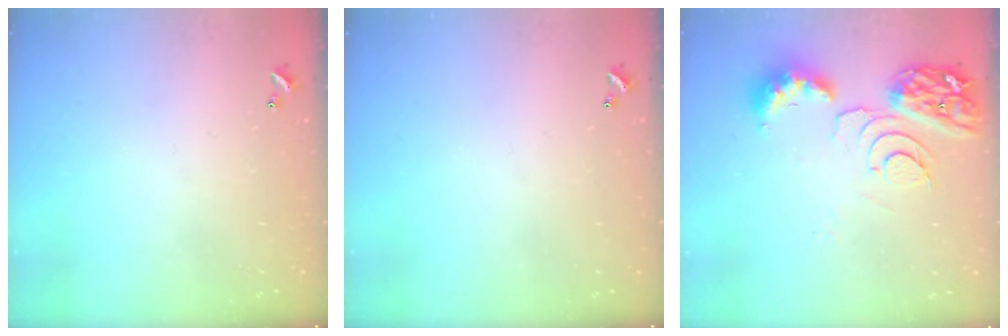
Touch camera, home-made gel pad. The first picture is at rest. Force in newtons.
{"total": 0.0}
{"total": 10.1, "press": 10.0, "slide": 1.2}